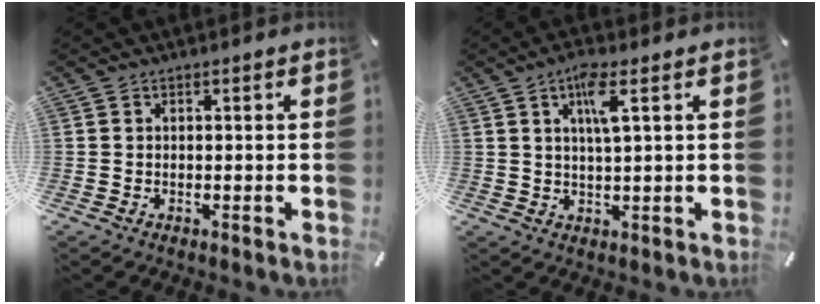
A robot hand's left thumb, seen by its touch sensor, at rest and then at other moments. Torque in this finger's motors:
{"motor_torque": [0.43, 0.34, 0.02, -0.30, 0.23]}